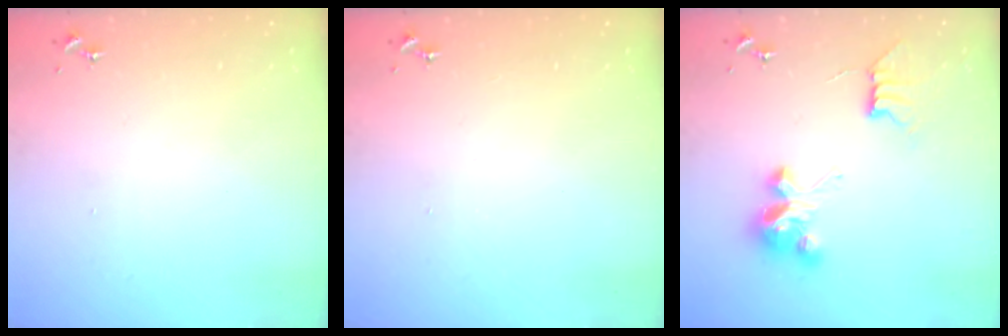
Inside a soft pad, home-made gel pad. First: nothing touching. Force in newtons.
{"total": 0.0}
{"total": 9.5, "press": 9.5, "slide": 0.7}